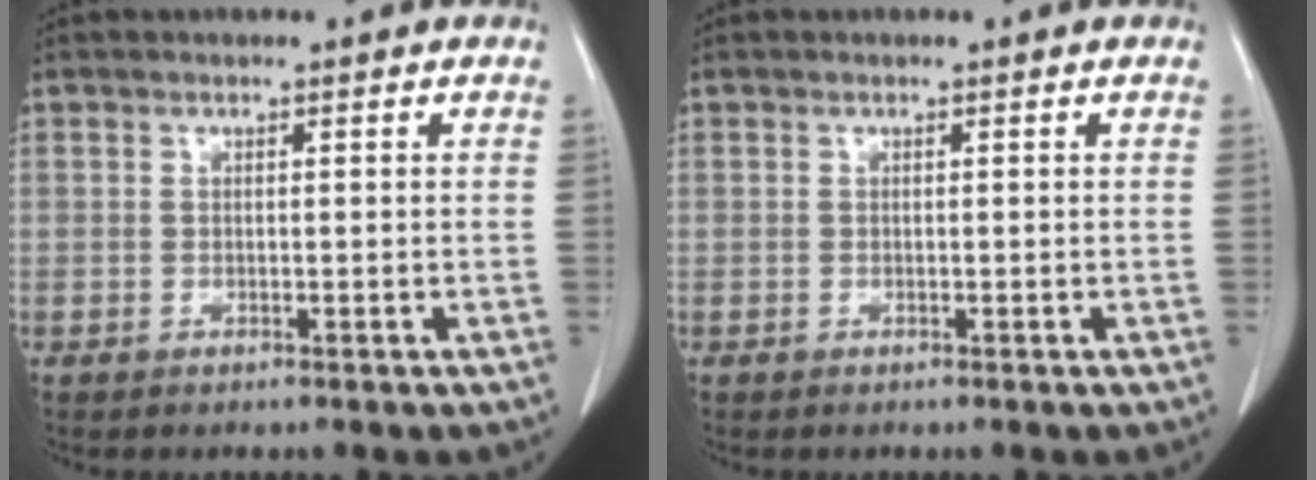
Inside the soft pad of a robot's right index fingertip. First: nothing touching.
{"total": 0.0}